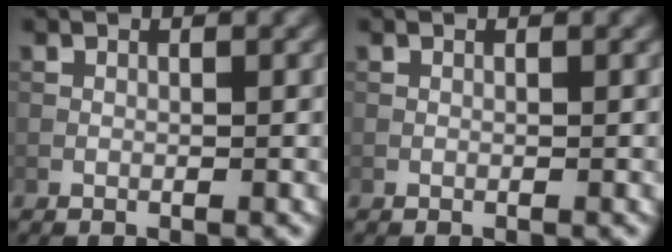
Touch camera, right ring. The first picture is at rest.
{"total": 0.0}